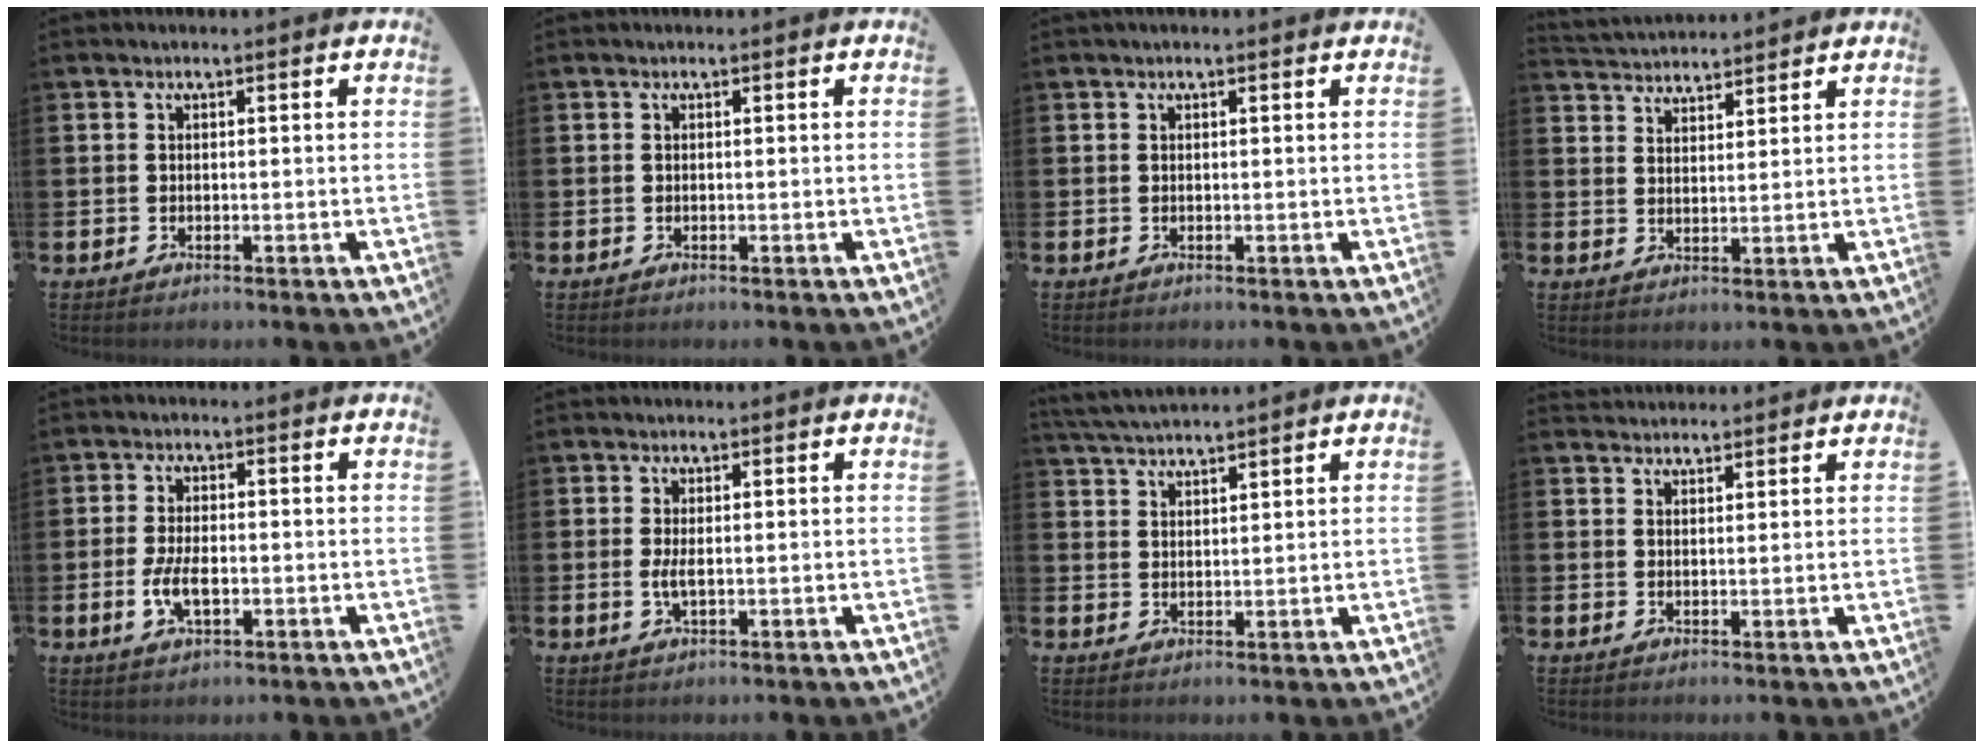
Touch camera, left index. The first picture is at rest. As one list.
[{"total": 0.0}, {"total": 0.0}, {"total": 3.7, "force": [3.6, 0.4, -0.5], "torque": [-0.009, -0.020, 0.068]}, {"total": 4.5, "force": [-0.8, 2.2, 3.9], "torque": [-0.060, -0.003, -0.018]}, {"total": 1.8, "force": [0.0, 0.5, 1.8], "torque": [-0.026, -0.003, -0.002]}, {"total": 3.6, "force": [3.6, 0.1, 0.5], "torque": [-0.024, -0.012, 0.068]}, {"total": 2.2, "force": [2.2, 0.5, -0.2], "torque": [0.009, -0.009, 0.039]}]